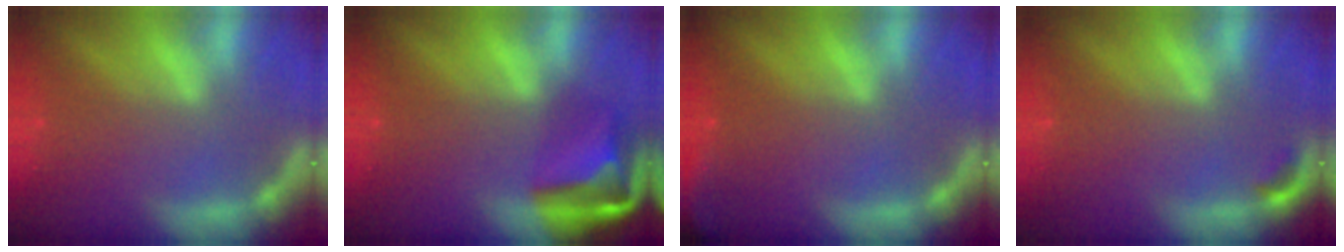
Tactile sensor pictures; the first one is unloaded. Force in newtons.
{"total": 7.9}
{"total": 5.4}
{"total": 0.9}